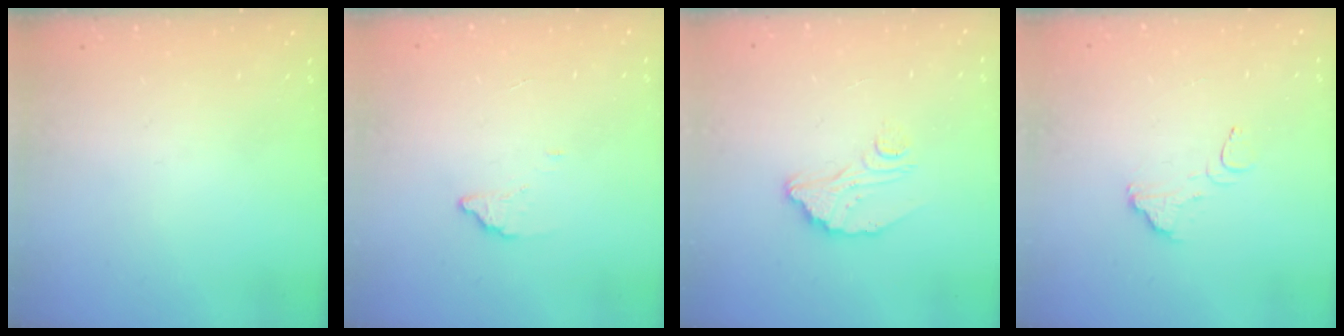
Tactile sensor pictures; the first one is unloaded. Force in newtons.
{"total": 2.0, "press": 2.0, "slide": 0.1}
{"total": 7.8, "press": 7.8, "slide": 0.6}
{"total": 2.9, "press": 2.9, "slide": 0.1}